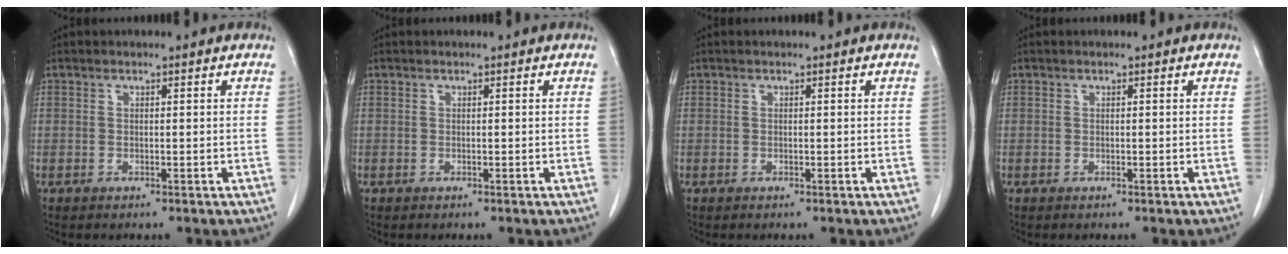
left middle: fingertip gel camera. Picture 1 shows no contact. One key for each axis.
{"total": 0.0}
{"total": 0.0}
{"total": 0.0}